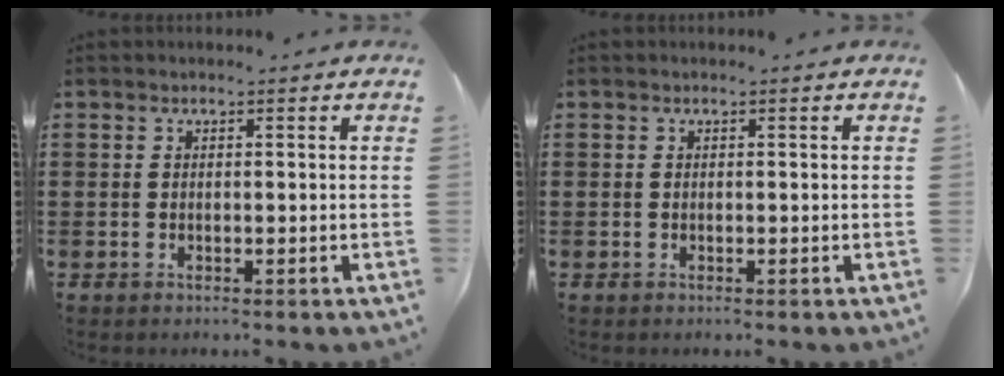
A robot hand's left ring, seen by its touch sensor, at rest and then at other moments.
{"total": 0.0}